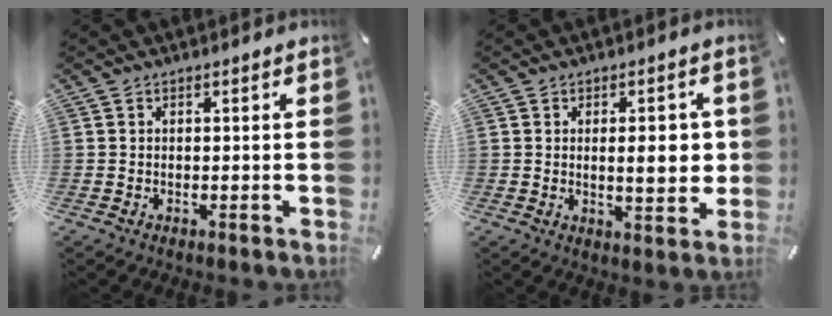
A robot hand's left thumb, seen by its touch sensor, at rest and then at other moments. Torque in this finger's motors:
{"motor_torque": [-0.14, 0.17, 0.12, 0.02, 0.01]}